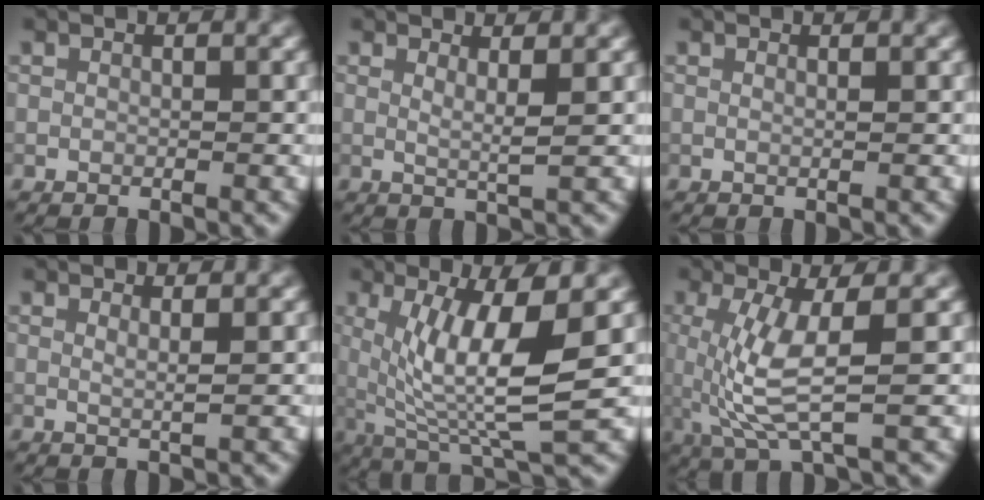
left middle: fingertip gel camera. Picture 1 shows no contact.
{"total": 1.9, "force": [0.9, 0.4, 1.6], "torque": [-0.023, -0.005, 0.010]}
{"total": 0.7, "force": [0.3, 0.3, 0.6], "torque": [-0.005, -0.001, -0.004]}
{"total": 1.4, "force": [0.7, 0.4, 1.1], "torque": [-0.012, -0.001, 0.005]}
{"total": 9.5, "force": [1.0, 2.3, 9.2], "torque": [-0.166, -0.012, 0.024]}
{"total": 5.7, "force": [0.2, 1.5, 5.5], "torque": [-0.125, -0.006, 0.008]}